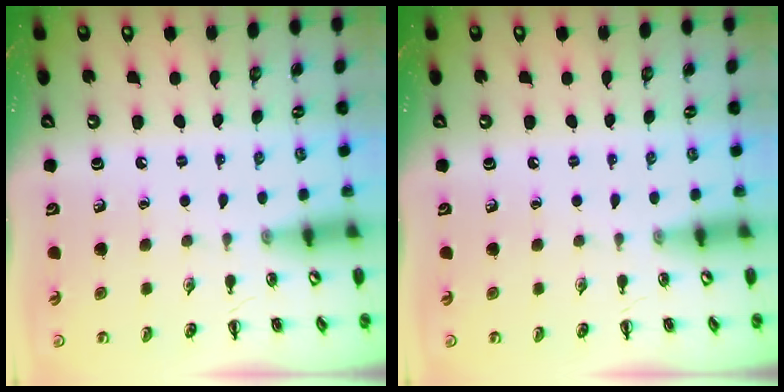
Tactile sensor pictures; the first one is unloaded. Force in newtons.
{"total": 0.0}